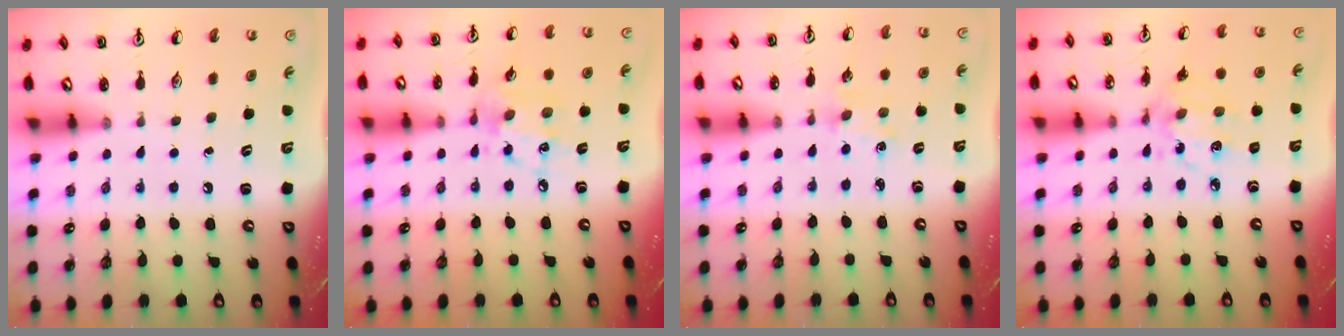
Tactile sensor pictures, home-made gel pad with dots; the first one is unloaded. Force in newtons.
{"total": 10.1, "press": 10.1, "slide": 0.6}
{"total": 1.9, "press": 1.8, "slide": 0.4}
{"total": 8.2, "press": 8.2, "slide": 0.4}